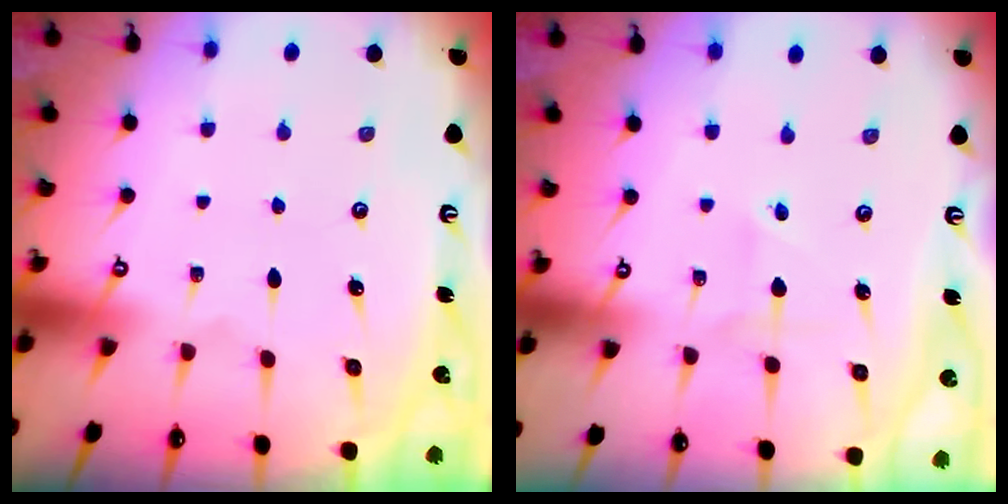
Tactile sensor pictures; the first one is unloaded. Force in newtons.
{"total": 1.6, "press": 1.3, "slide": 0.9}